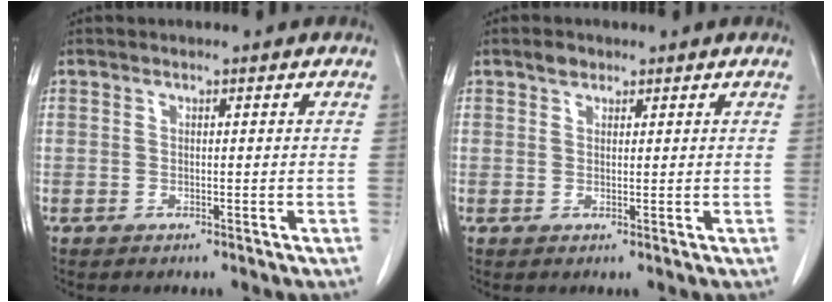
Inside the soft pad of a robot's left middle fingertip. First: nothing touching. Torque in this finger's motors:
{"motor_torque": [0.47, -0.25, -0.06, -0.01]}